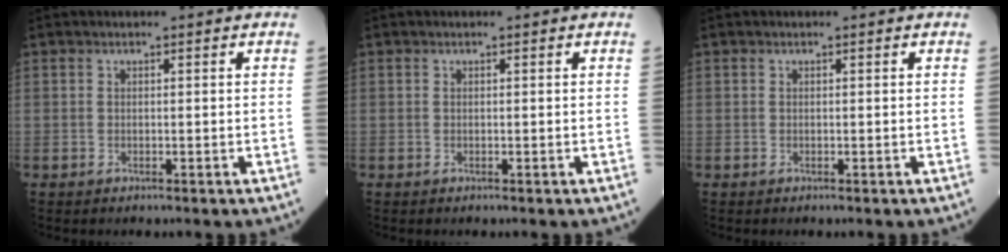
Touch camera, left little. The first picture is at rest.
{"total": 0.0}
{"total": 0.0}